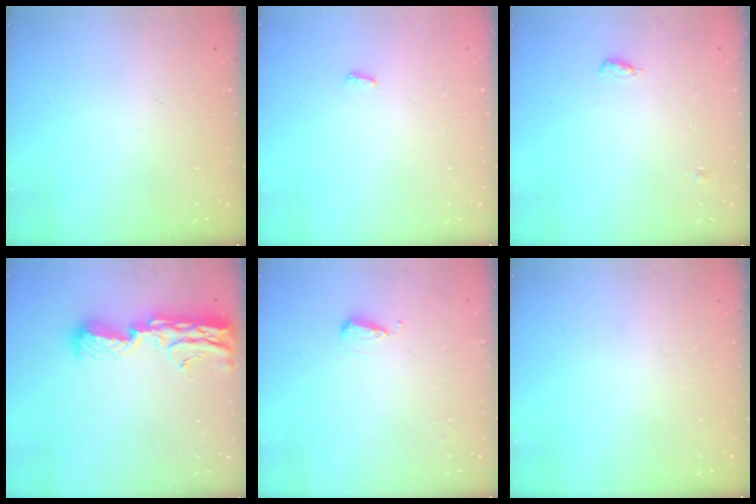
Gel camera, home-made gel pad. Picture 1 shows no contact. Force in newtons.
{"total": 2.8, "press": 2.8, "slide": 0.5}
{"total": 4.5, "press": 4.3, "slide": 1.2}
{"total": 11.5, "press": 11.4, "slide": 1.6}
{"total": 5.2, "press": 5.1, "slide": 0.9}
{"total": 0.0}